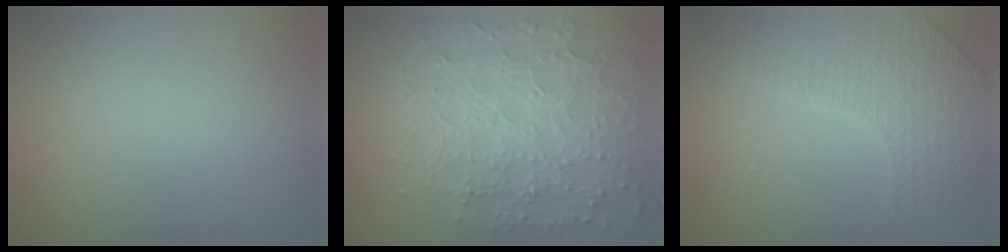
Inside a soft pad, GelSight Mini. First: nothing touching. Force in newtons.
{"total": 8.0, "press": 5.6, "slide": 5.6}
{"total": 4.3, "press": 2.9, "slide": 3.2}